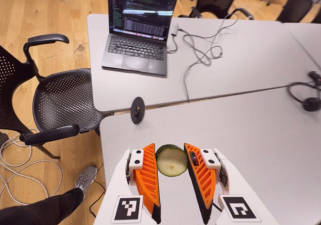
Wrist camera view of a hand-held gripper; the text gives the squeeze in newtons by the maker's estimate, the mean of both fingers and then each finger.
{"total": 8.7, "left": 8.9, "right": 8.5}